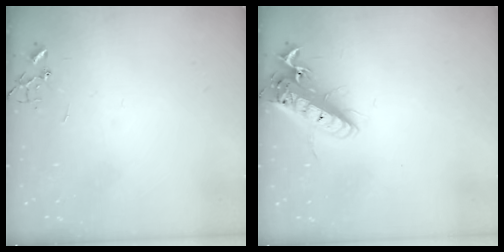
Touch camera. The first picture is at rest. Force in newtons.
{"total": 16.4, "press": 16.0, "slide": 3.4}